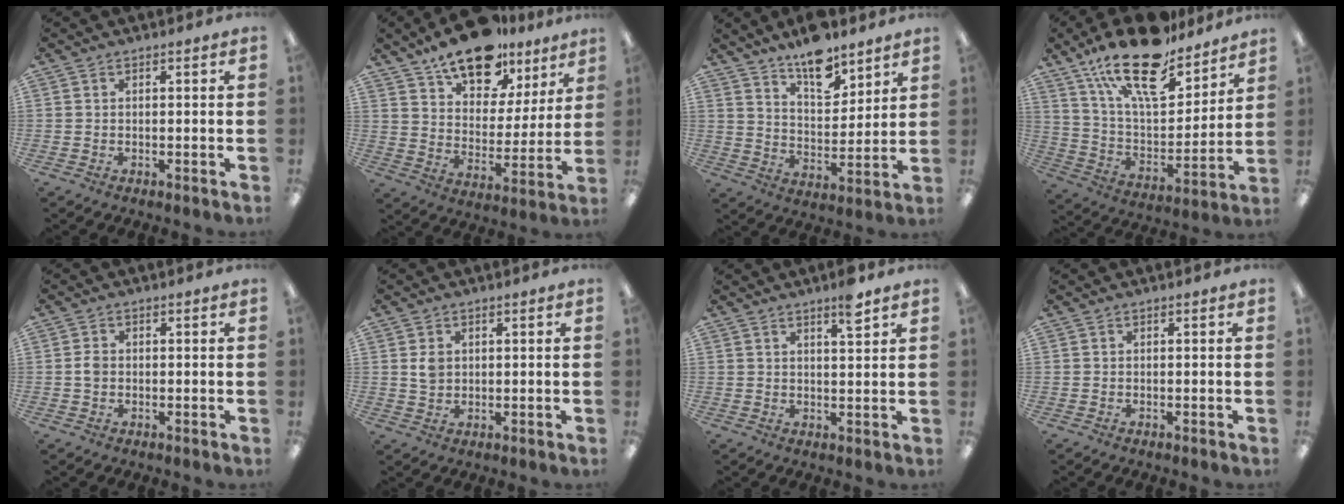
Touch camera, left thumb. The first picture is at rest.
{"total": 17.1, "force": [13.1, 8.1, 7.4], "torque": [-0.112, -0.084, 0.231]}
{"total": 11.9, "force": [9.8, 4.5, 5.1], "torque": [-0.074, -0.066, 0.175]}
{"total": 22.3, "force": [15.7, 9.0, 13.0], "torque": [-0.219, -0.097, 0.275]}
{"total": 2.1, "force": [-0.1, 1.6, 1.3], "torque": [-0.025, 0.005, -0.003]}
{"total": 3.1, "force": [1.1, 2.4, 1.5], "torque": [-0.024, 0.001, 0.017]}
{"total": 4.9, "force": [3.5, 0.8, 3.3], "torque": [-0.050, -0.015, 0.055]}
{"total": 0.0}